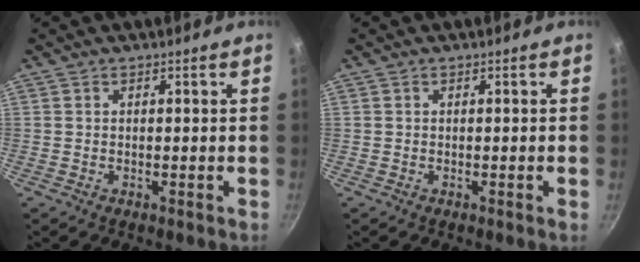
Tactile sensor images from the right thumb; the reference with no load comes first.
{"total": 0.8, "force": [-0.2, -0.1, 0.7], "torque": [-0.012, 0.000, -0.005]}